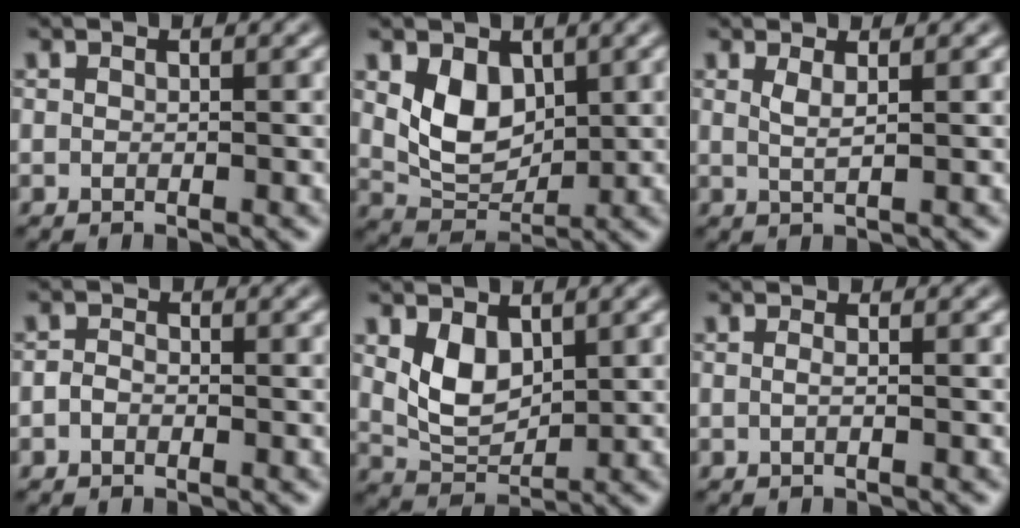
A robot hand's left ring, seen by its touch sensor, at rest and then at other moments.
{"total": 4.4, "force": [1.3, 3.0, 2.8], "torque": [-0.054, -0.010, 0.028]}
{"total": 1.4, "force": [0.6, 0.3, 1.2], "torque": [-0.022, -0.003, 0.008]}
{"total": 1.0, "force": [-0.5, 0.7, 0.5], "torque": [-0.011, 0.001, -0.013]}
{"total": 3.5, "force": [1.3, 2.2, 2.3], "torque": [-0.047, -0.007, 0.034]}
{"total": 0.7, "force": [-0.1, 0.2, 0.6], "torque": [-0.012, -0.005, -0.006]}